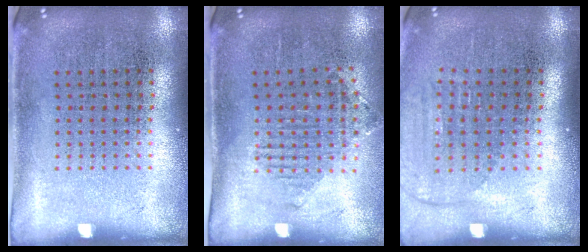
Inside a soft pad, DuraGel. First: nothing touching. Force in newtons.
{"total": 1.1, "press": 0.9, "slide": 0.5}
{"total": 1.3, "press": 1.2, "slide": 0.6}